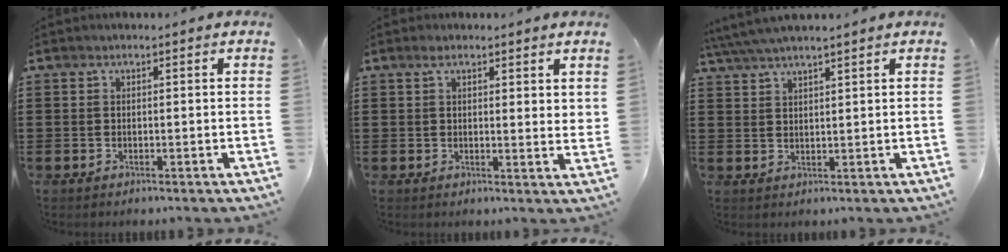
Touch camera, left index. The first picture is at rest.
{"total": 2.8, "force": [2.2, 0.6, 1.6], "torque": [-0.038, 0.005, 0.040]}
{"total": 3.5, "force": [3.2, -0.1, 1.6], "torque": [-0.040, -0.003, 0.058]}